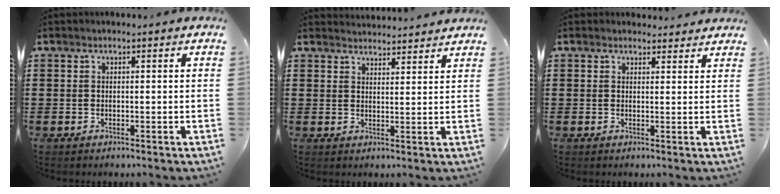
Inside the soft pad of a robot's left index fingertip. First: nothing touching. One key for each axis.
{"total": 2.7, "fx": 2.7, "fy": 0.0, "fz": -0.2, "tx": -0.004, "ty": -0.008, "tz": 0.052}
{"total": 1.9, "fx": 1.7, "fy": 0.8, "fz": 0.0, "tx": 0.003, "ty": 0.000, "tz": 0.031}